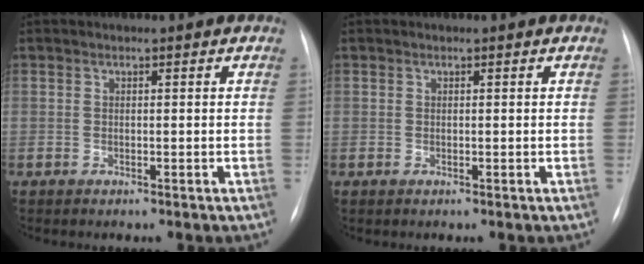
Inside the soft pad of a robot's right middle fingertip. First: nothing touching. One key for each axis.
{"total": 0.0}